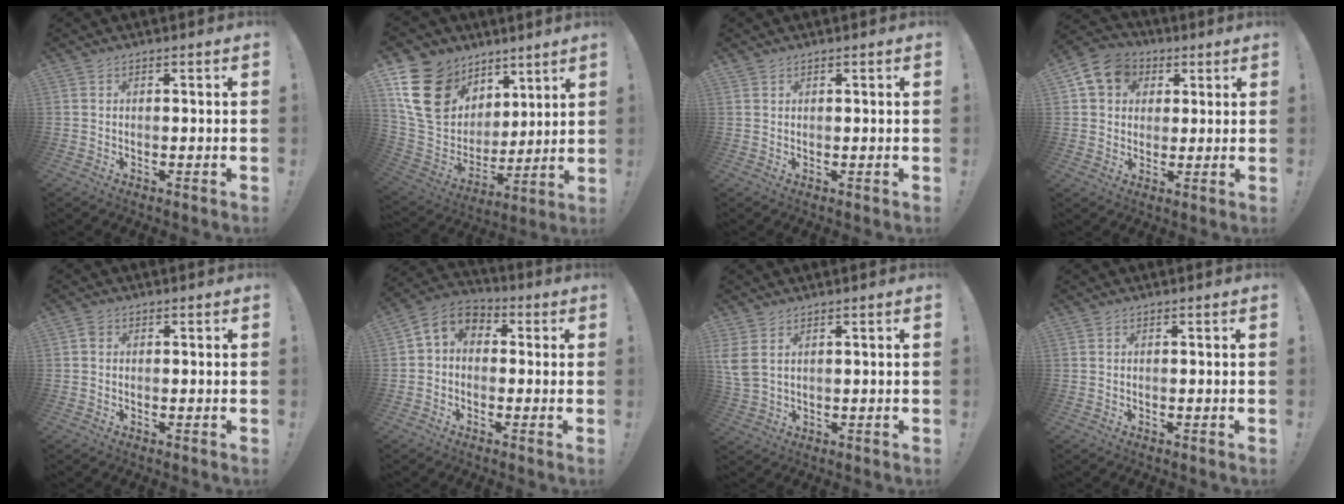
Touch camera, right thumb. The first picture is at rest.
{"total": 20.2, "force": [9.6, 15.3, 8.9], "torque": [-0.142, -0.054, 0.203]}
{"total": 0.5, "force": [0.5, 0.3, 0.1], "torque": [-0.001, -0.001, 0.009]}
{"total": 10.7, "force": [3.7, 9.0, 4.4], "torque": [-0.062, -0.006, 0.075]}
{"total": 2.1, "force": [0.1, 1.7, 1.2], "torque": [-0.030, 0.009, 0.004]}
{"total": 6.1, "force": [0.0, 5.2, 3.3], "torque": [-0.063, 0.009, 0.006]}
{"total": 5.0, "force": [2.2, 2.9, 3.4], "torque": [-0.073, -0.011, 0.043]}
{"total": 0.0}